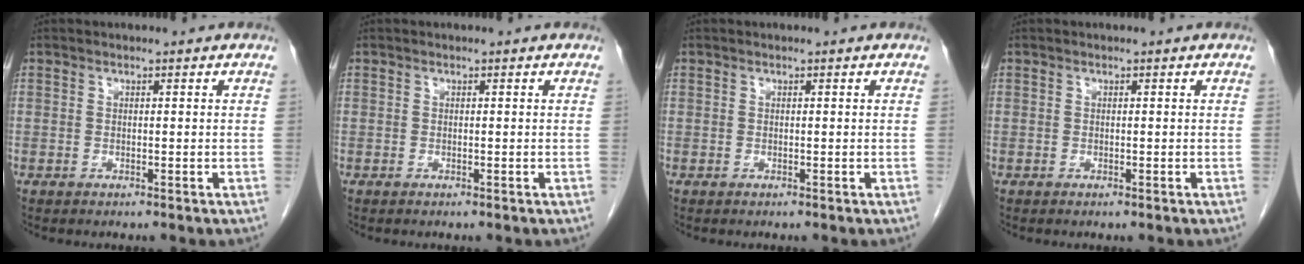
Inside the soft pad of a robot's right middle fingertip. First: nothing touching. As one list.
[{"total": 0.0}, {"total": 0.0}, {"total": 0.0}]